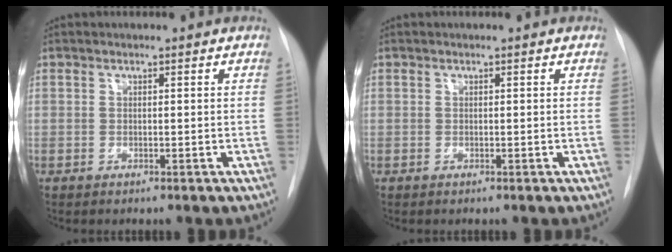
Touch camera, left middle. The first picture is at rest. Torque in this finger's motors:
{"motor_torque": [0.00, 0.00, -0.01, 0.00]}